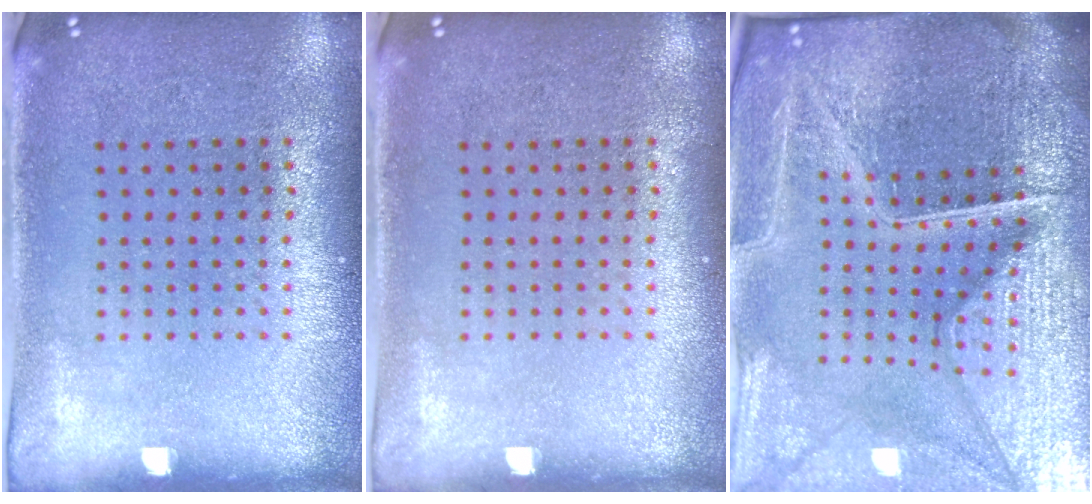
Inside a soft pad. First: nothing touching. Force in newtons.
{"total": 0.0}
{"total": 6.9, "press": 6.1, "slide": 3.2}